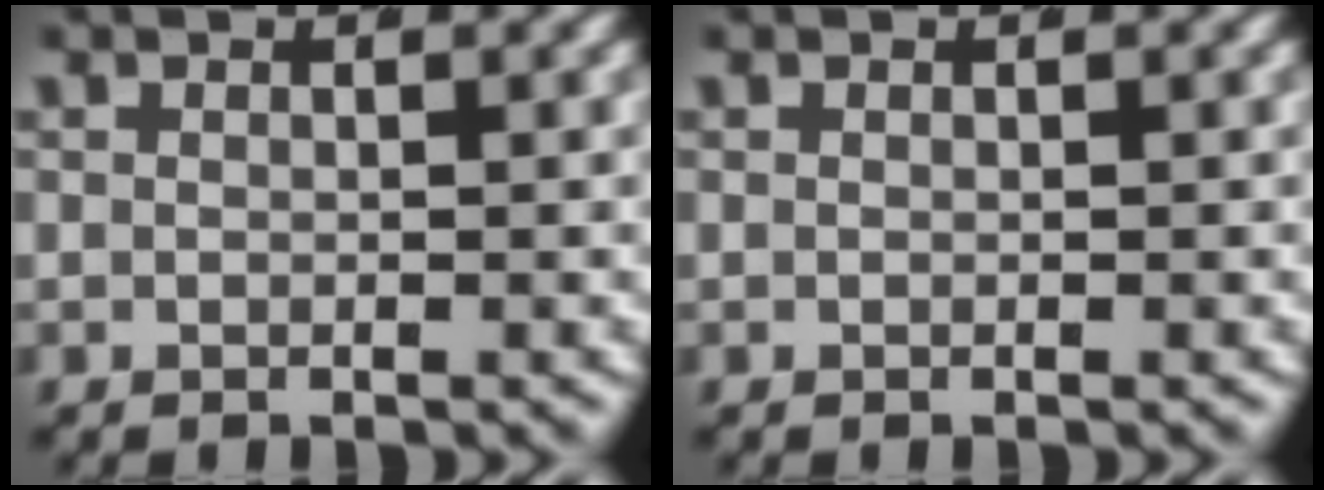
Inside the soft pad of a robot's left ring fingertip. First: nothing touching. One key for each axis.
{"total": 0.0}